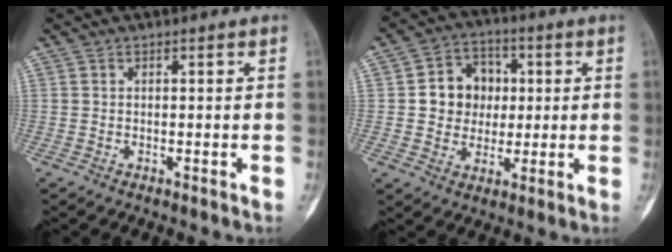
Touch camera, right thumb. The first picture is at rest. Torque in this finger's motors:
{"motor_torque": [0.64, 0.54, 0.86, 0.23, -0.04]}